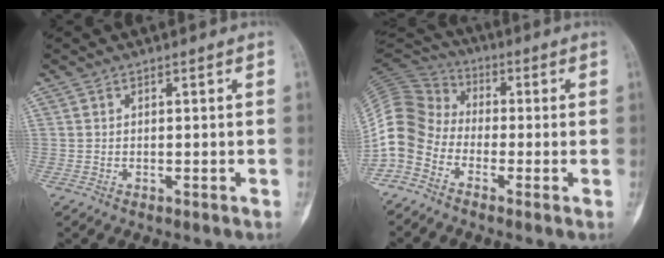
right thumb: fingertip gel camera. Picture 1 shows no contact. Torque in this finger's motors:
{"motor_torque": [0.02, 0.66, 1.28, -0.35, 0.24]}